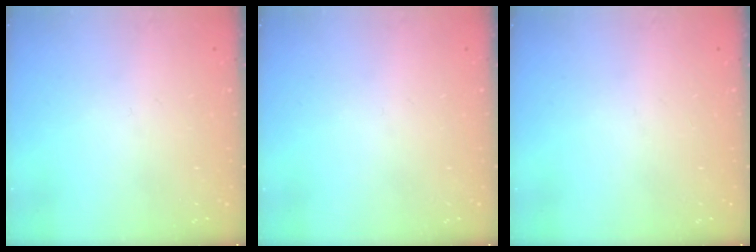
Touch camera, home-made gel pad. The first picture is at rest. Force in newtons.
{"total": 0.0}
{"total": 0.0}